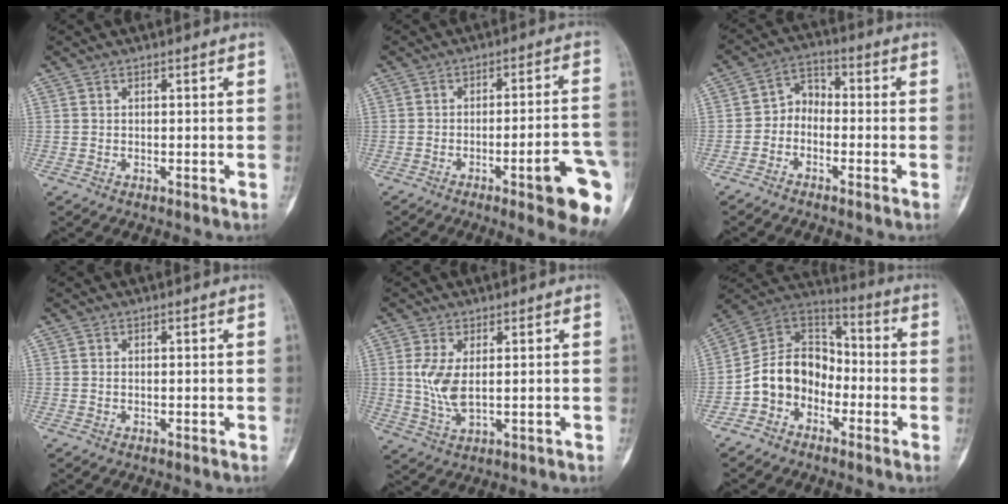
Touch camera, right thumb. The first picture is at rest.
{"total": 13.1, "force": [-5.6, 1.9, 11.8], "torque": [-0.125, 0.025, -0.065]}
{"total": 5.0, "force": [-1.9, 3.9, 2.6], "torque": [-0.022, 0.031, -0.050]}
{"total": 0.0}
{"total": 6.1, "force": [0.6, 2.5, 5.5], "torque": [-0.125, -0.009, 0.019]}
{"total": 12.4, "force": [-4.4, 9.8, 6.3], "torque": [-0.087, 0.075, -0.096]}